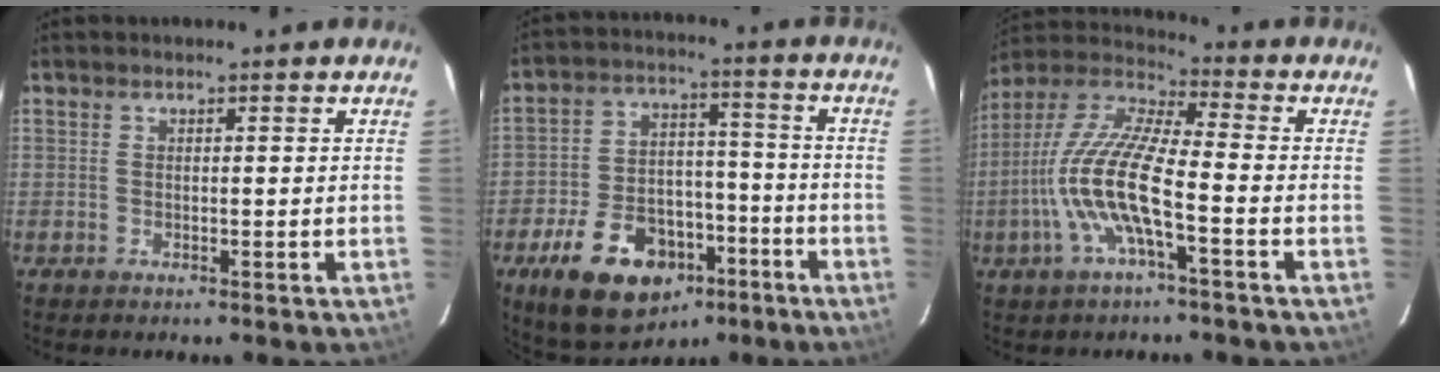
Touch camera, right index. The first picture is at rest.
{"total": 18.2, "force": [-10.0, 11.7, 9.6], "torque": [-0.203, 0.022, -0.141]}
{"total": 13.8, "force": [-4.2, 2.7, 12.9], "torque": [-0.266, -0.002, -0.087]}